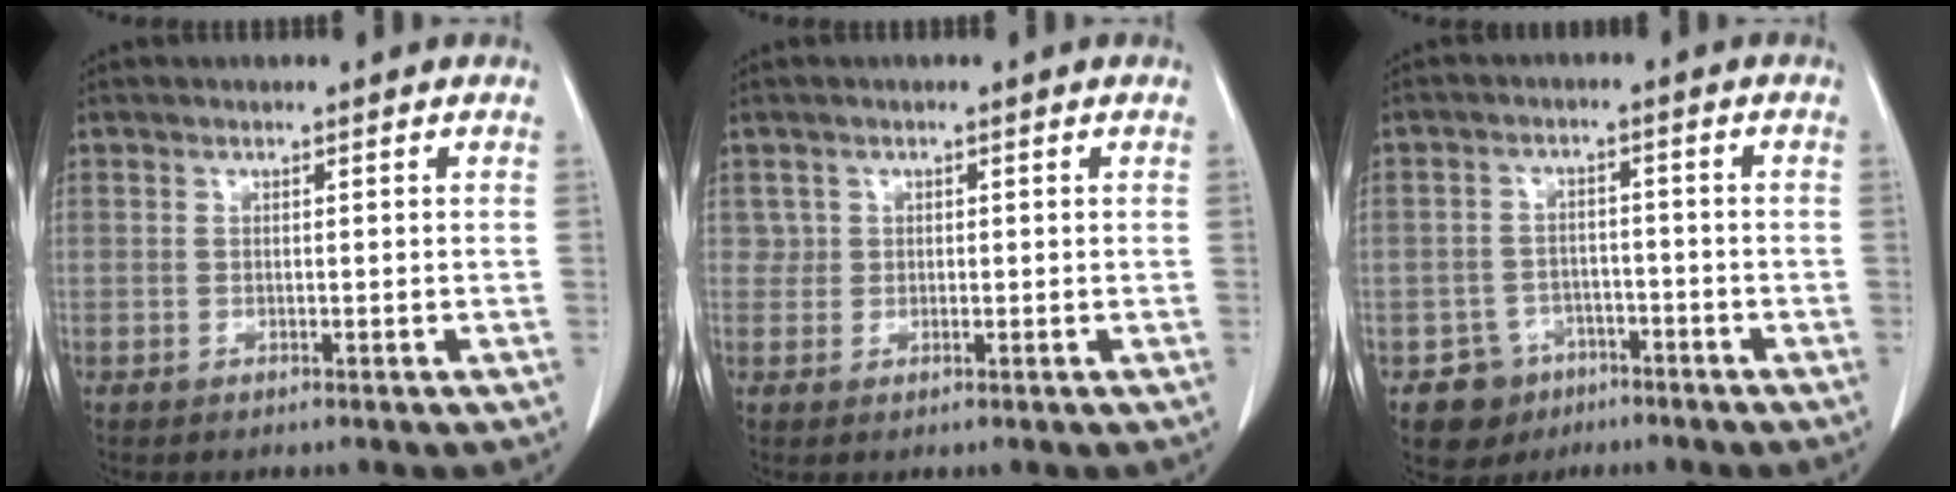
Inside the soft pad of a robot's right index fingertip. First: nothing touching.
{"total": 1.3, "force": [0.5, 1.2, 0.0], "torque": [0.014, 0.001, 0.003]}
{"total": 5.7, "force": [-3.2, 4.7, 0.3], "torque": [0.002, 0.012, -0.046]}